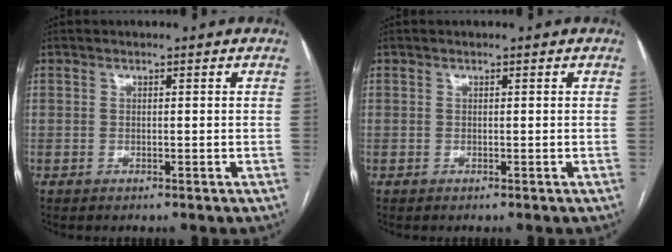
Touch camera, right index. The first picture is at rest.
{"total": 0.0}